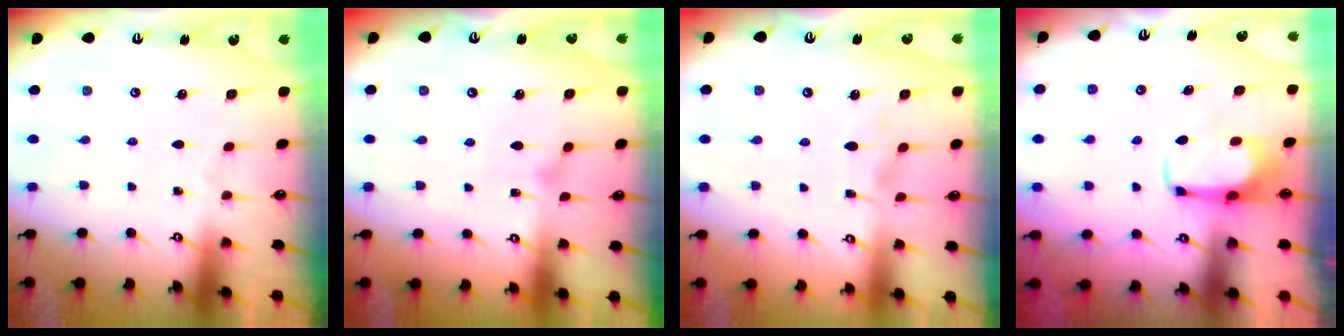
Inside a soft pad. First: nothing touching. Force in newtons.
{"total": 3.6, "press": 3.5, "slide": 0.4}
{"total": 1.1, "press": 0.6, "slide": 0.9}
{"total": 1.3, "press": 1.2, "slide": 0.3}